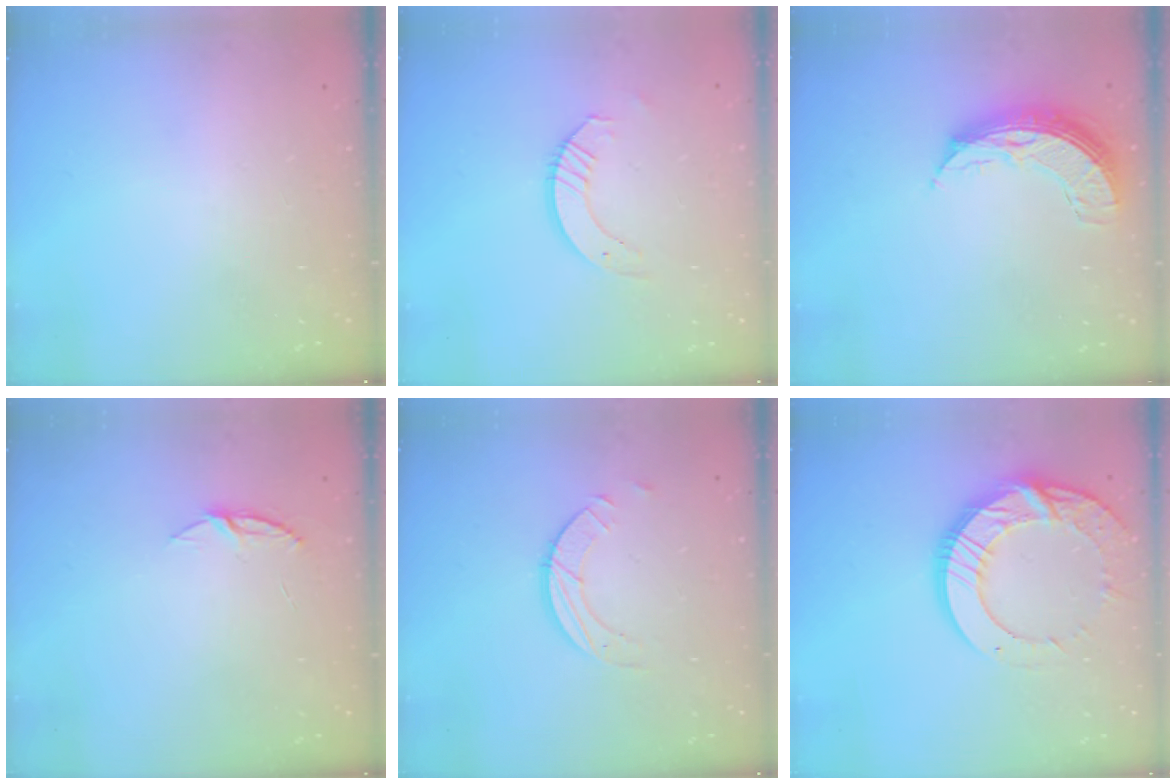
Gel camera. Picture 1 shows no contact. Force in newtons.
{"total": 5.4, "press": 5.4, "slide": 0.5}
{"total": 8.6, "press": 8.6, "slide": 0.7}
{"total": 4.6, "press": 4.5, "slide": 0.4}
{"total": 3.2, "press": 3.2, "slide": 0.3}
{"total": 15.8, "press": 15.8, "slide": 1.3}